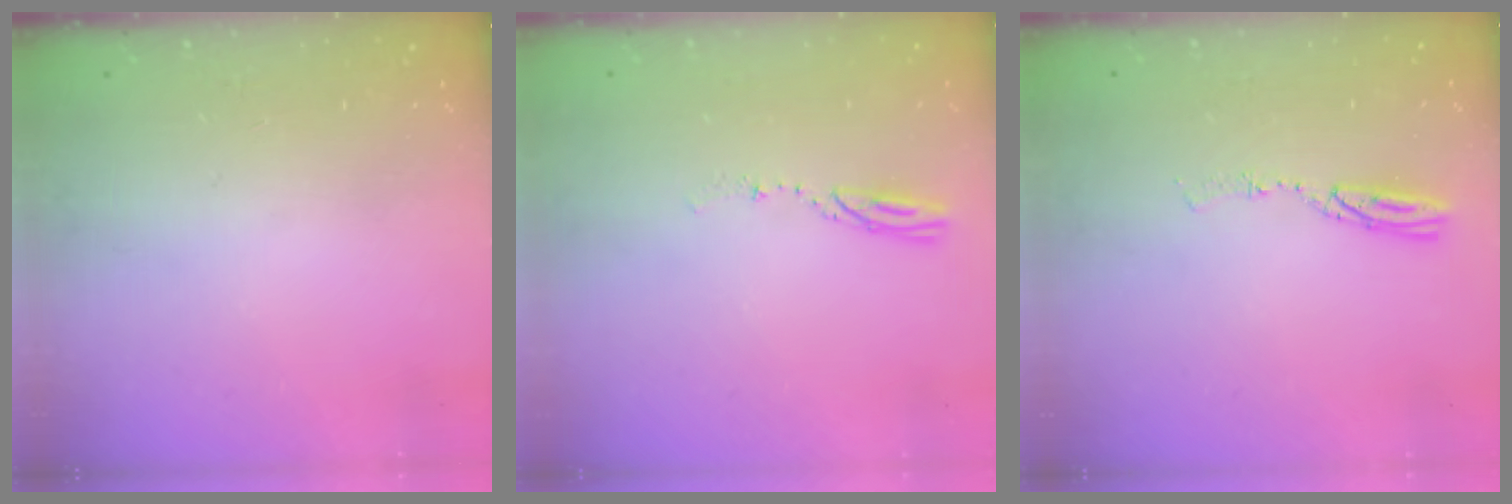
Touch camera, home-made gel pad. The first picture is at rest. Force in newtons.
{"total": 3.9, "press": 3.9, "slide": 0.3}
{"total": 5.1, "press": 5.1, "slide": 0.3}